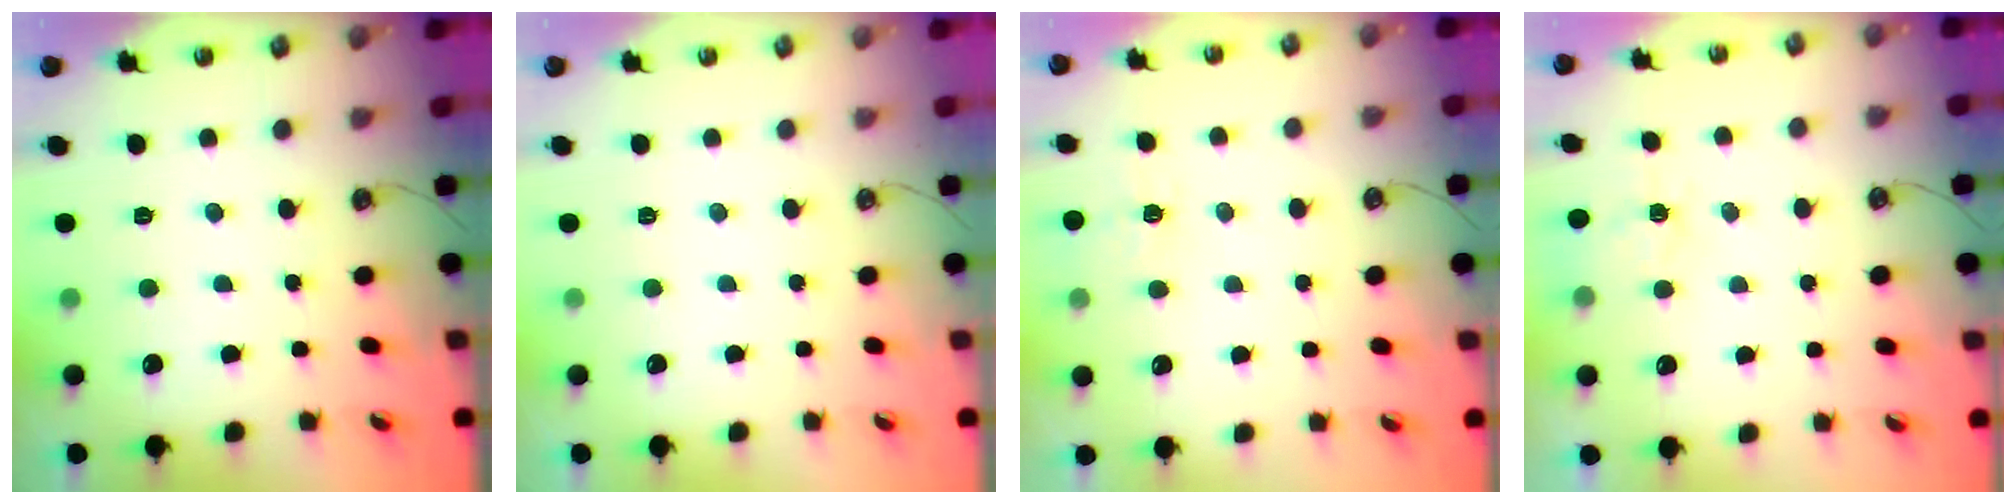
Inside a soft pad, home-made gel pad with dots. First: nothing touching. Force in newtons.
{"total": 0.0}
{"total": 5.4, "press": 5.4, "slide": 0.6}
{"total": 5.3, "press": 5.2, "slide": 0.5}